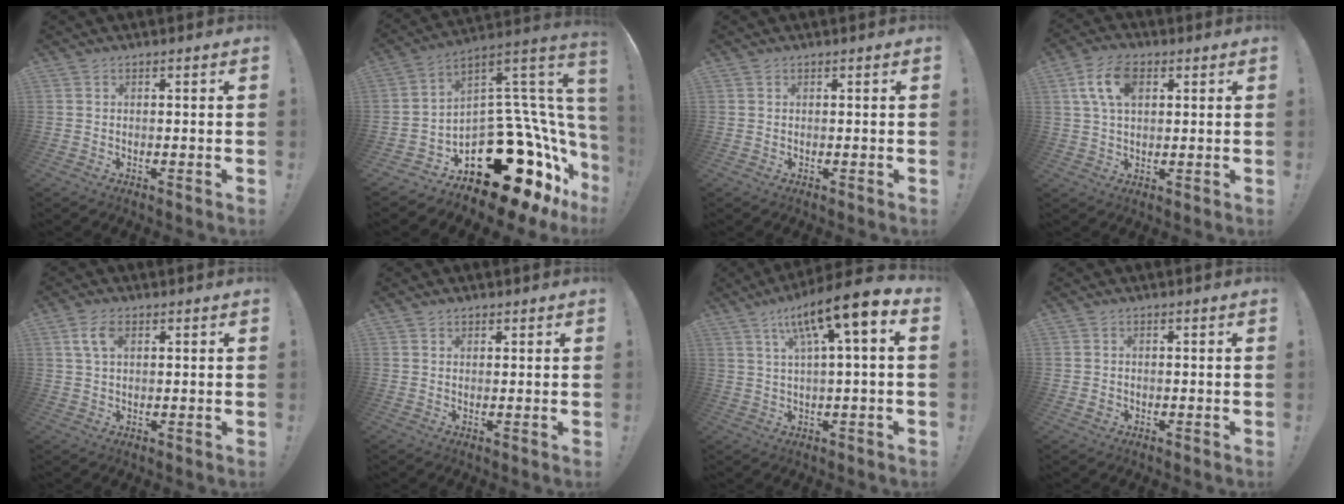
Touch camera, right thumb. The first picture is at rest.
{"total": 23.5, "force": [-11.6, 11.7, 16.8], "torque": [-0.201, 0.020, -0.156]}
{"total": 0.0}
{"total": 10.1, "force": [3.3, 6.0, 7.4], "torque": [-0.135, 0.008, 0.063]}
{"total": 5.3, "force": [2.0, 2.9, 4.0], "torque": [-0.066, 0.001, 0.036]}
{"total": 1.3, "force": [1.0, 0.7, 0.0], "torque": [0.016, -0.009, 0.017]}
{"total": 12.6, "force": [4.8, 1.4, 11.6], "torque": [-0.188, -0.024, 0.067]}
{"total": 1.1, "force": [-0.1, 1.1, 0.2], "torque": [0.005, -0.002, -0.004]}